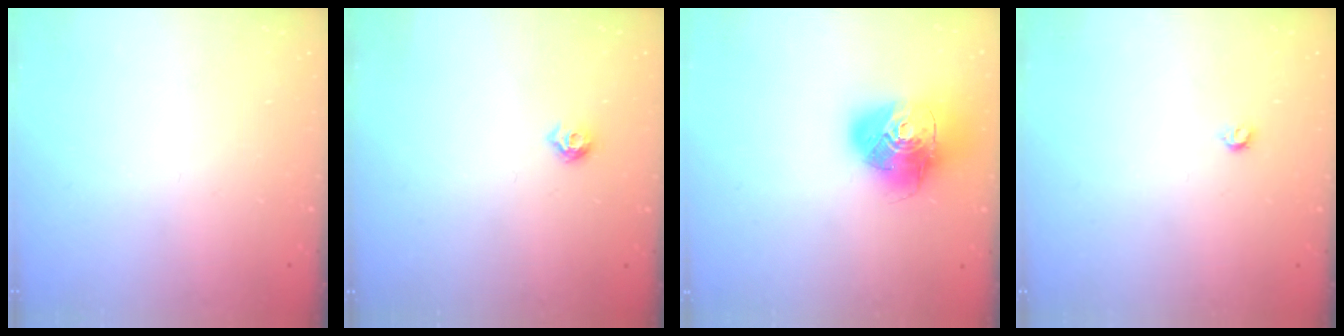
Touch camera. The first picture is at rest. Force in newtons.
{"total": 5.1, "press": 5.0, "slide": 0.9}
{"total": 17.5, "press": 17.4, "slide": 2.0}
{"total": 3.4, "press": 3.4, "slide": 0.6}